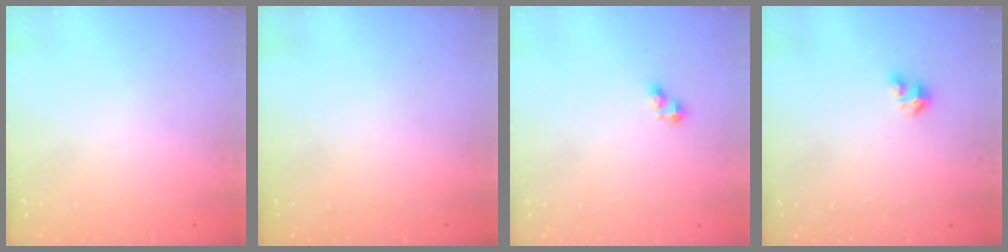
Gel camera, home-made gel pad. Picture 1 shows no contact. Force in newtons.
{"total": 0.0}
{"total": 2.8, "press": 2.8, "slide": 0.4}
{"total": 1.6, "press": 1.6, "slide": 0.1}